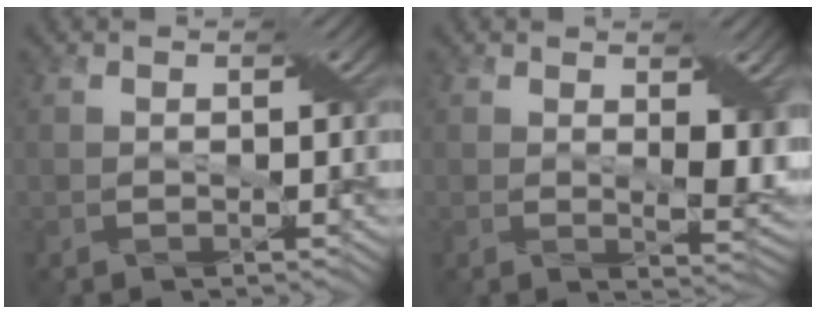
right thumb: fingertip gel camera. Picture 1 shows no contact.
{"total": 4.7, "force": [1.1, 2.0, 4.1], "torque": [-0.069, -0.012, 0.024]}